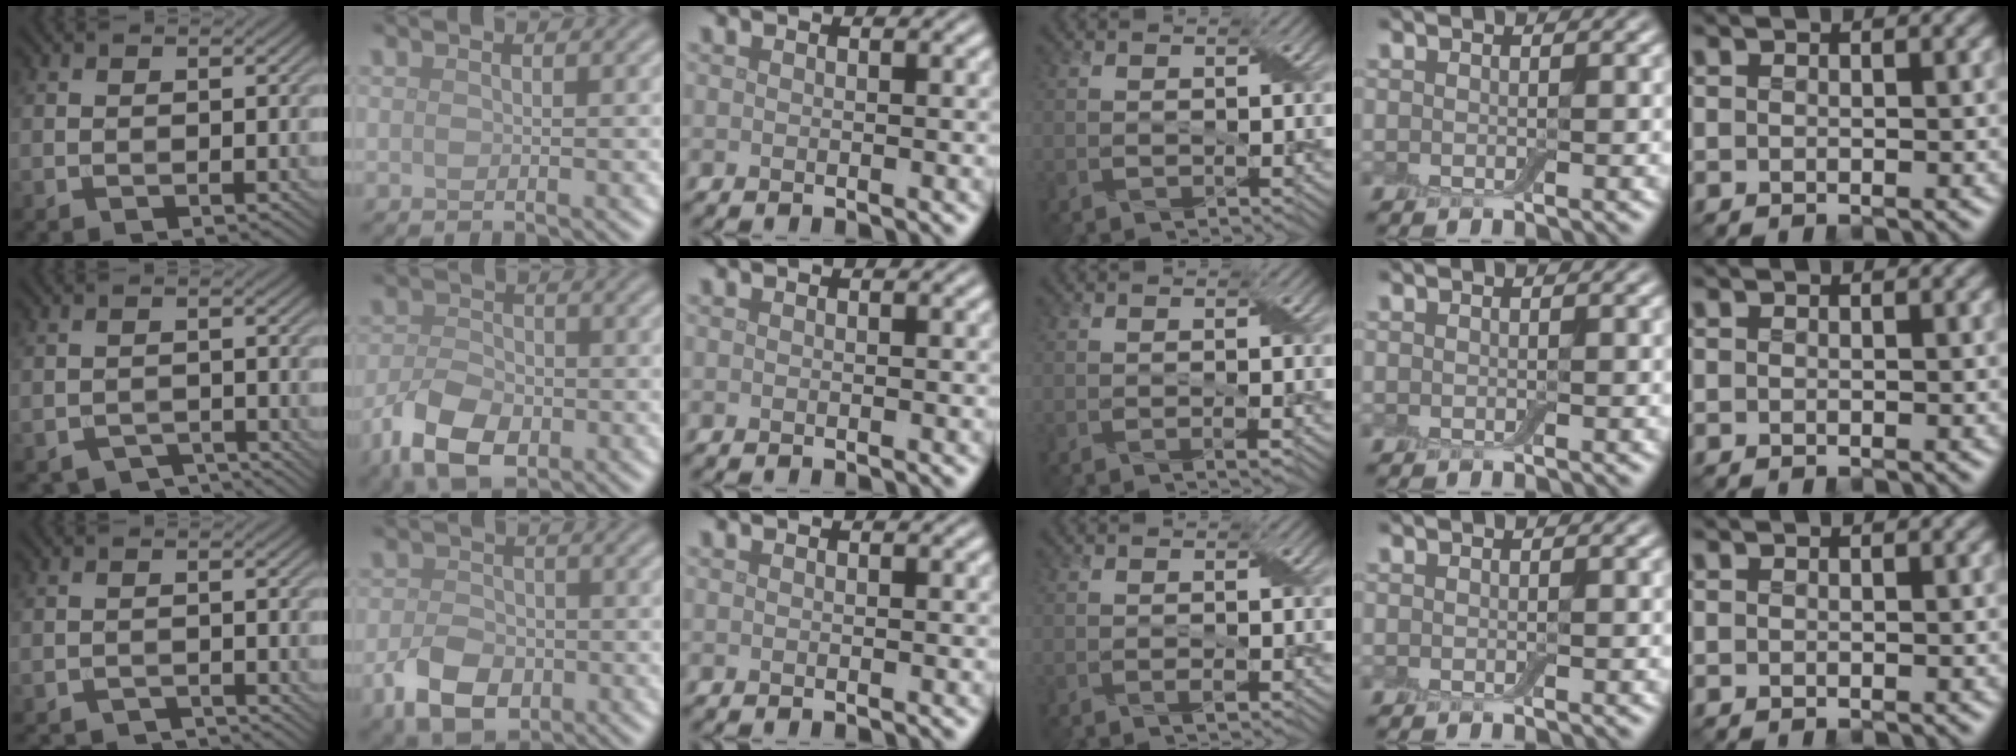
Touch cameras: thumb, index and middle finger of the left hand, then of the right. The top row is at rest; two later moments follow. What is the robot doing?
{"motion": "peel", "object": "small bumper sticker"}